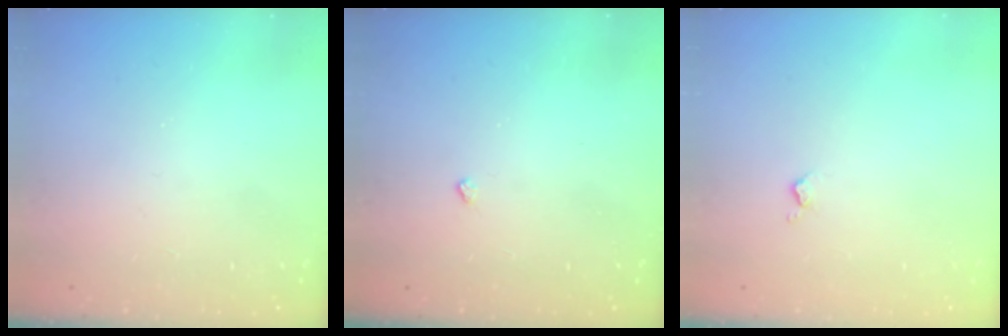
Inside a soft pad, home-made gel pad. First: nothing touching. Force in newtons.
{"total": 3.0, "press": 2.9, "slide": 0.4}
{"total": 3.1, "press": 3.0, "slide": 0.6}